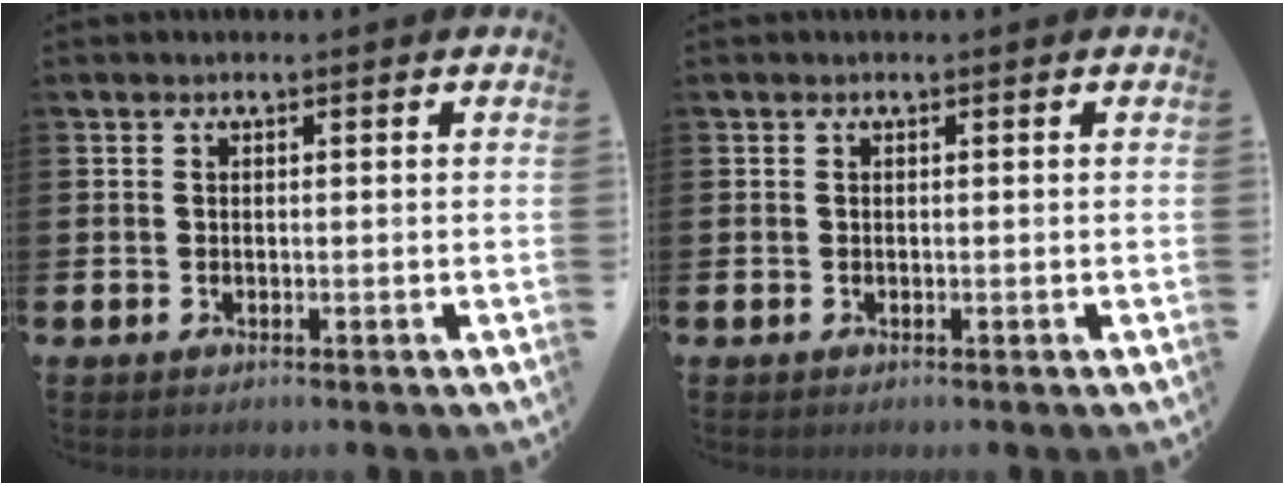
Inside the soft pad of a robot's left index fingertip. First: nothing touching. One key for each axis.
{"total": 0.0}